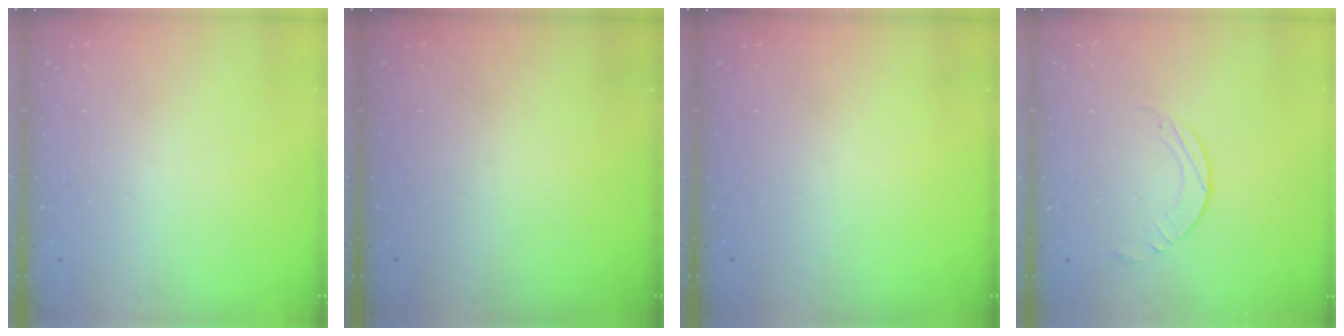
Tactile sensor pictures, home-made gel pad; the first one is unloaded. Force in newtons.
{"total": 0.0}
{"total": 0.0}
{"total": 3.9, "press": 3.8, "slide": 0.5}